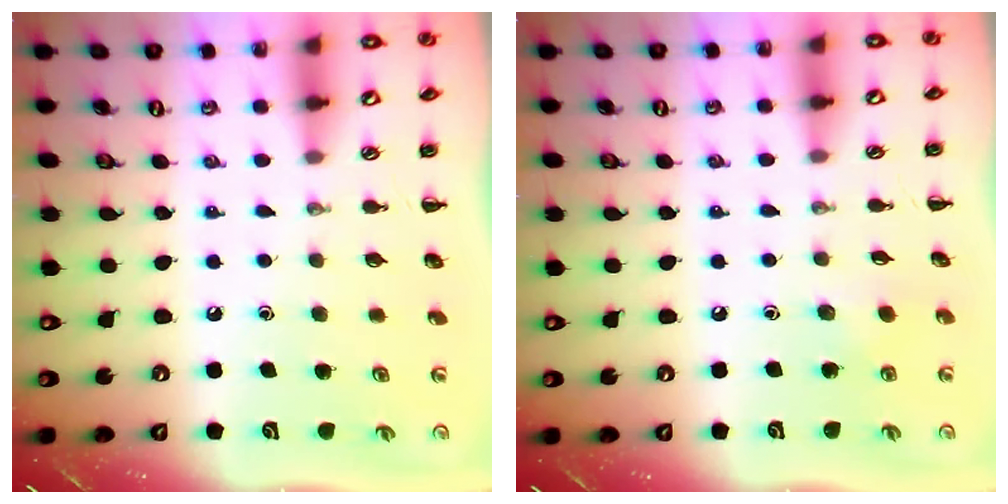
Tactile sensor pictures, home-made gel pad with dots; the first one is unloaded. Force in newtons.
{"total": 3.4, "press": 3.2, "slide": 0.9}